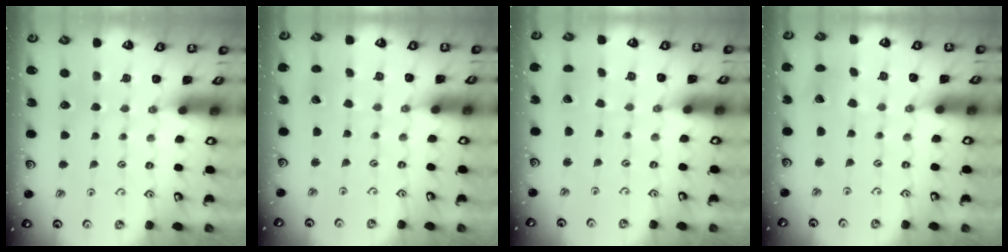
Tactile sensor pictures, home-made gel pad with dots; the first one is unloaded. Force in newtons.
{"total": 1.6, "press": 1.6, "slide": 0.1}
{"total": 2.1, "press": 2.1, "slide": 0.1}
{"total": 2.9, "press": 2.9, "slide": 0.3}